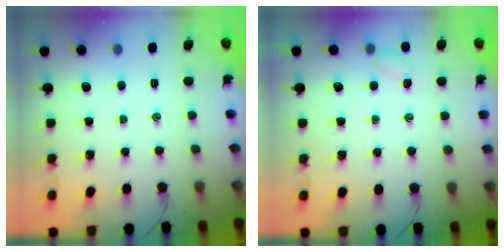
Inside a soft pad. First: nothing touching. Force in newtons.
{"total": 2.5, "press": 2.3, "slide": 0.9}